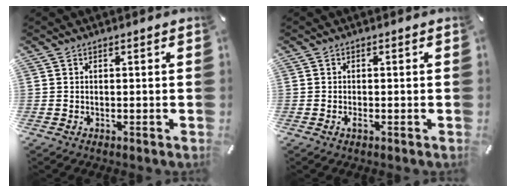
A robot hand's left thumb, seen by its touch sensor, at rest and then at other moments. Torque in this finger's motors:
{"motor_torque": [-0.01, 0.01, 0.00, 0.00, 0.00]}